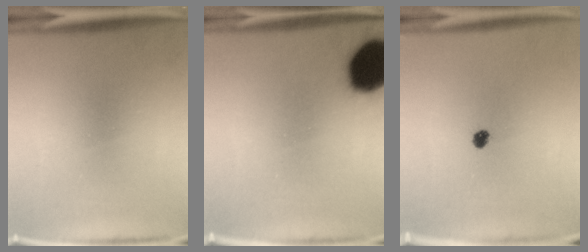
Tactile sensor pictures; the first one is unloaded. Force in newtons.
{"total": 17.3}
{"total": 1.9}